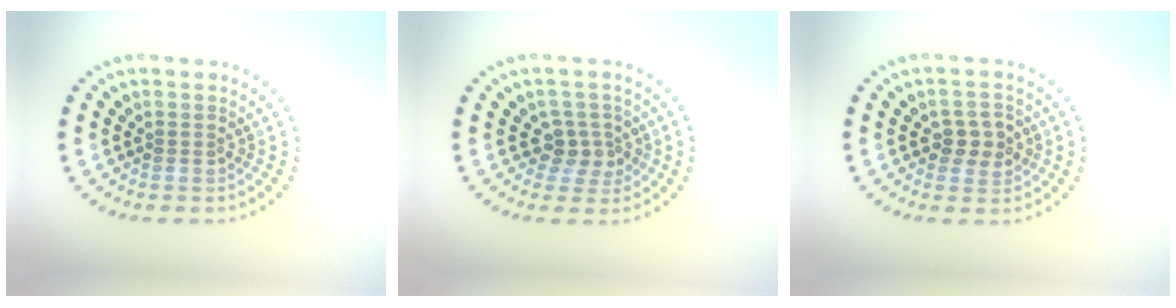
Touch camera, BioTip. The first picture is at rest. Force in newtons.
{"total": 2.3, "press": 2.1, "slide": 1.0}
{"total": 2.6, "press": 2.6, "slide": 0.3}